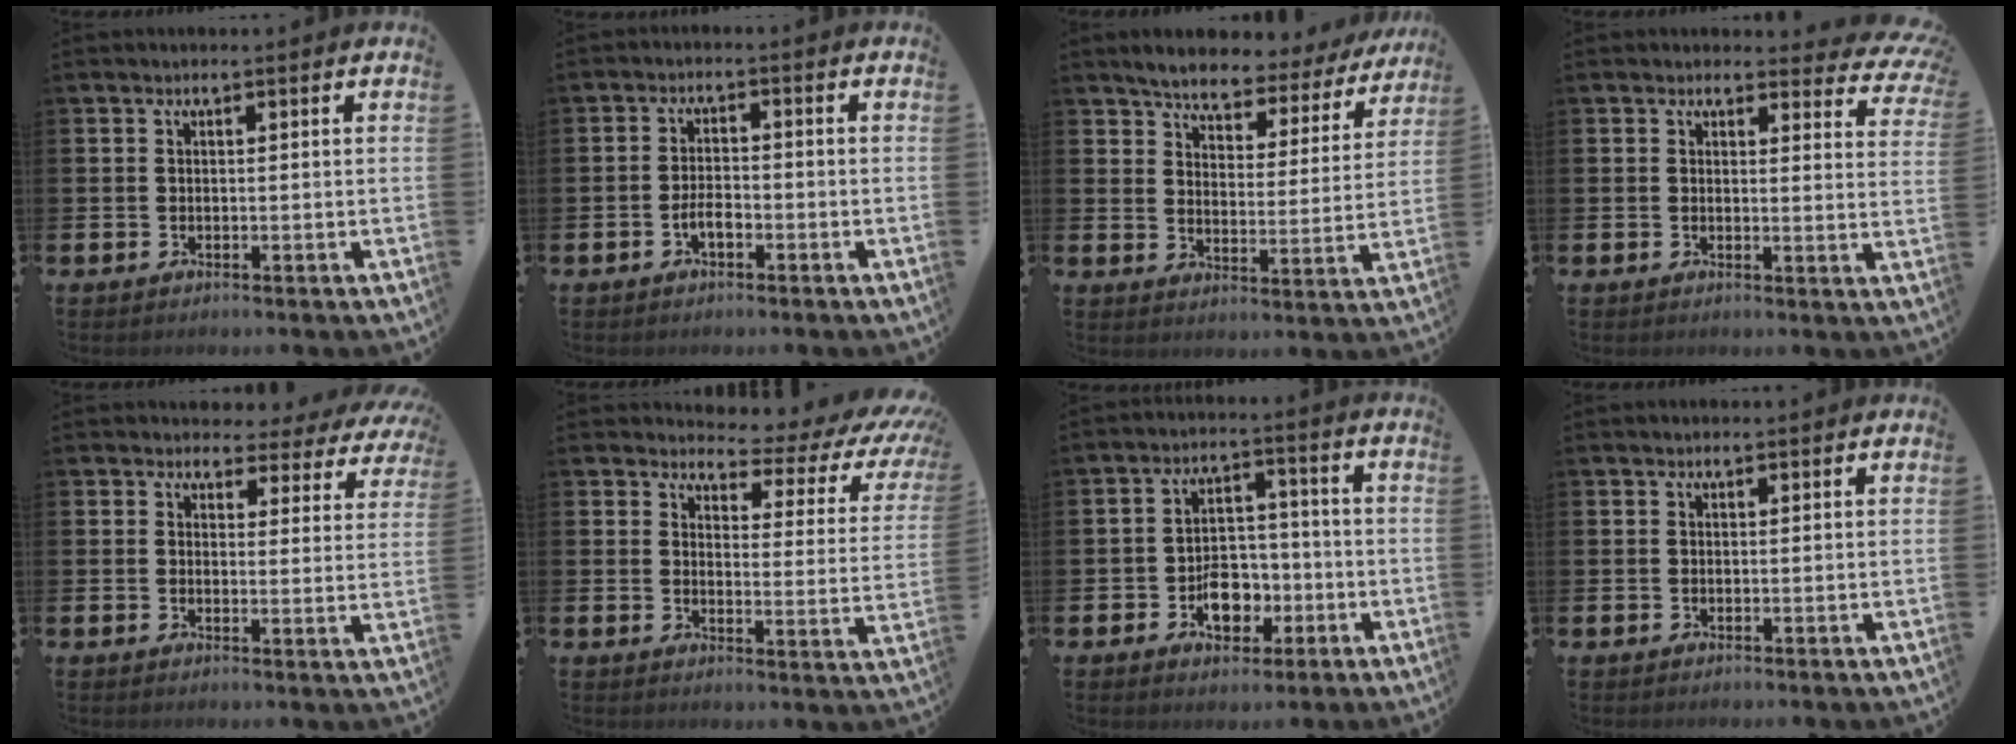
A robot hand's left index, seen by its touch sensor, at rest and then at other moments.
{"total": 2.5, "force": [-1.0, 1.2, 2.0], "torque": [-0.037, 0.005, -0.020]}
{"total": 4.7, "force": [4.5, 1.0, 0.9], "torque": [-0.047, -0.033, 0.072]}
{"total": 2.7, "force": [2.3, 1.3, 0.3], "torque": [0.002, -0.017, 0.035]}
{"total": 3.1, "force": [2.6, 1.7, 0.3], "torque": [-0.010, -0.023, 0.039]}
{"total": 4.1, "force": [3.2, 1.9, 1.6], "torque": [-0.030, -0.037, 0.043]}
{"total": 6.0, "force": [-2.2, 4.2, 3.6], "torque": [-0.054, 0.011, -0.042]}
{"total": 0.5, "force": [0.5, 0.1, 0.1], "torque": [0.007, -0.002, 0.007]}